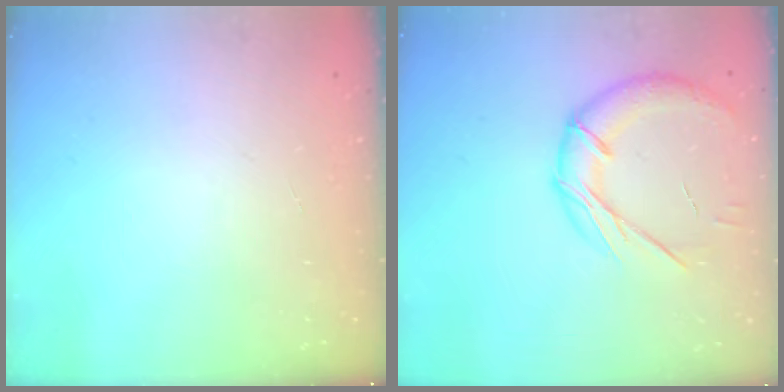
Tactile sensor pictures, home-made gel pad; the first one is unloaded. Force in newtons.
{"total": 14.3, "press": 14.3, "slide": 1.4}